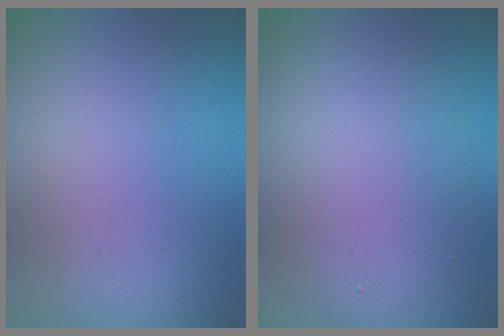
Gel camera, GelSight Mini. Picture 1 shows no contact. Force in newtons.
{"total": 6.5, "press": 6.5, "slide": 0.1}